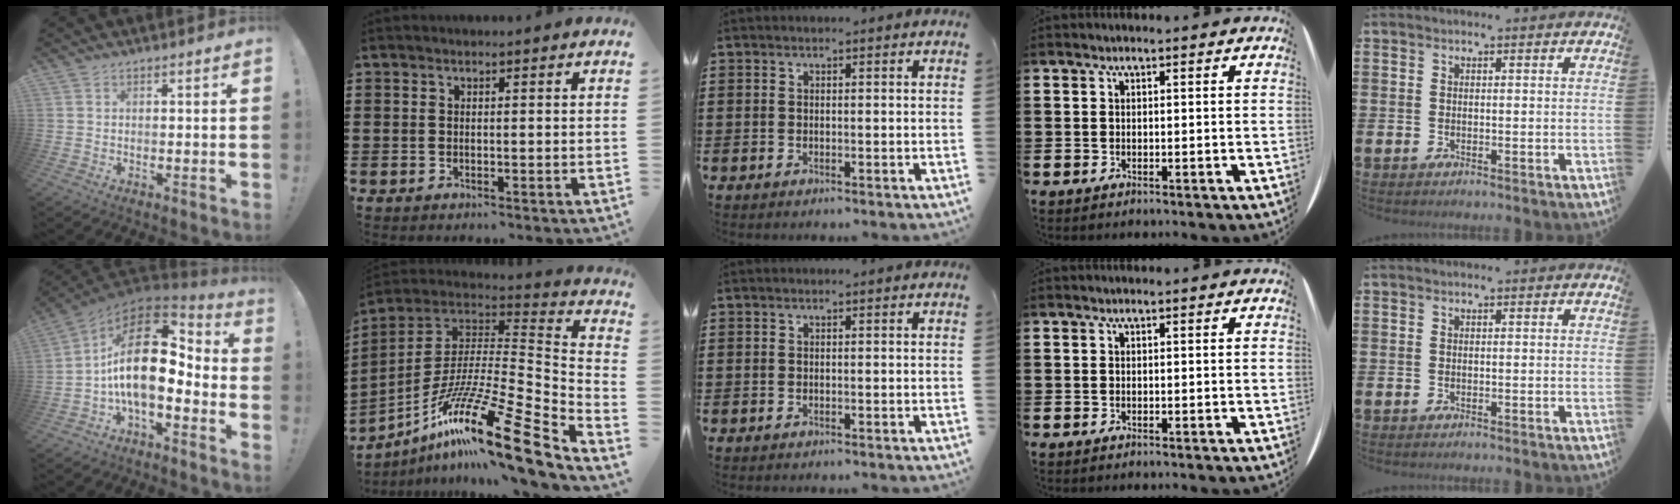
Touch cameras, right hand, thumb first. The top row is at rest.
{"thumb": {"total": 21.3, "force": [2.1, 10.1, 18.6], "torque": [-0.338, -0.004, 0.040]}, "index": {"total": 19.9, "force": [-12.6, 2.5, 15.2], "torque": [-0.275, 0.019, -0.229]}}